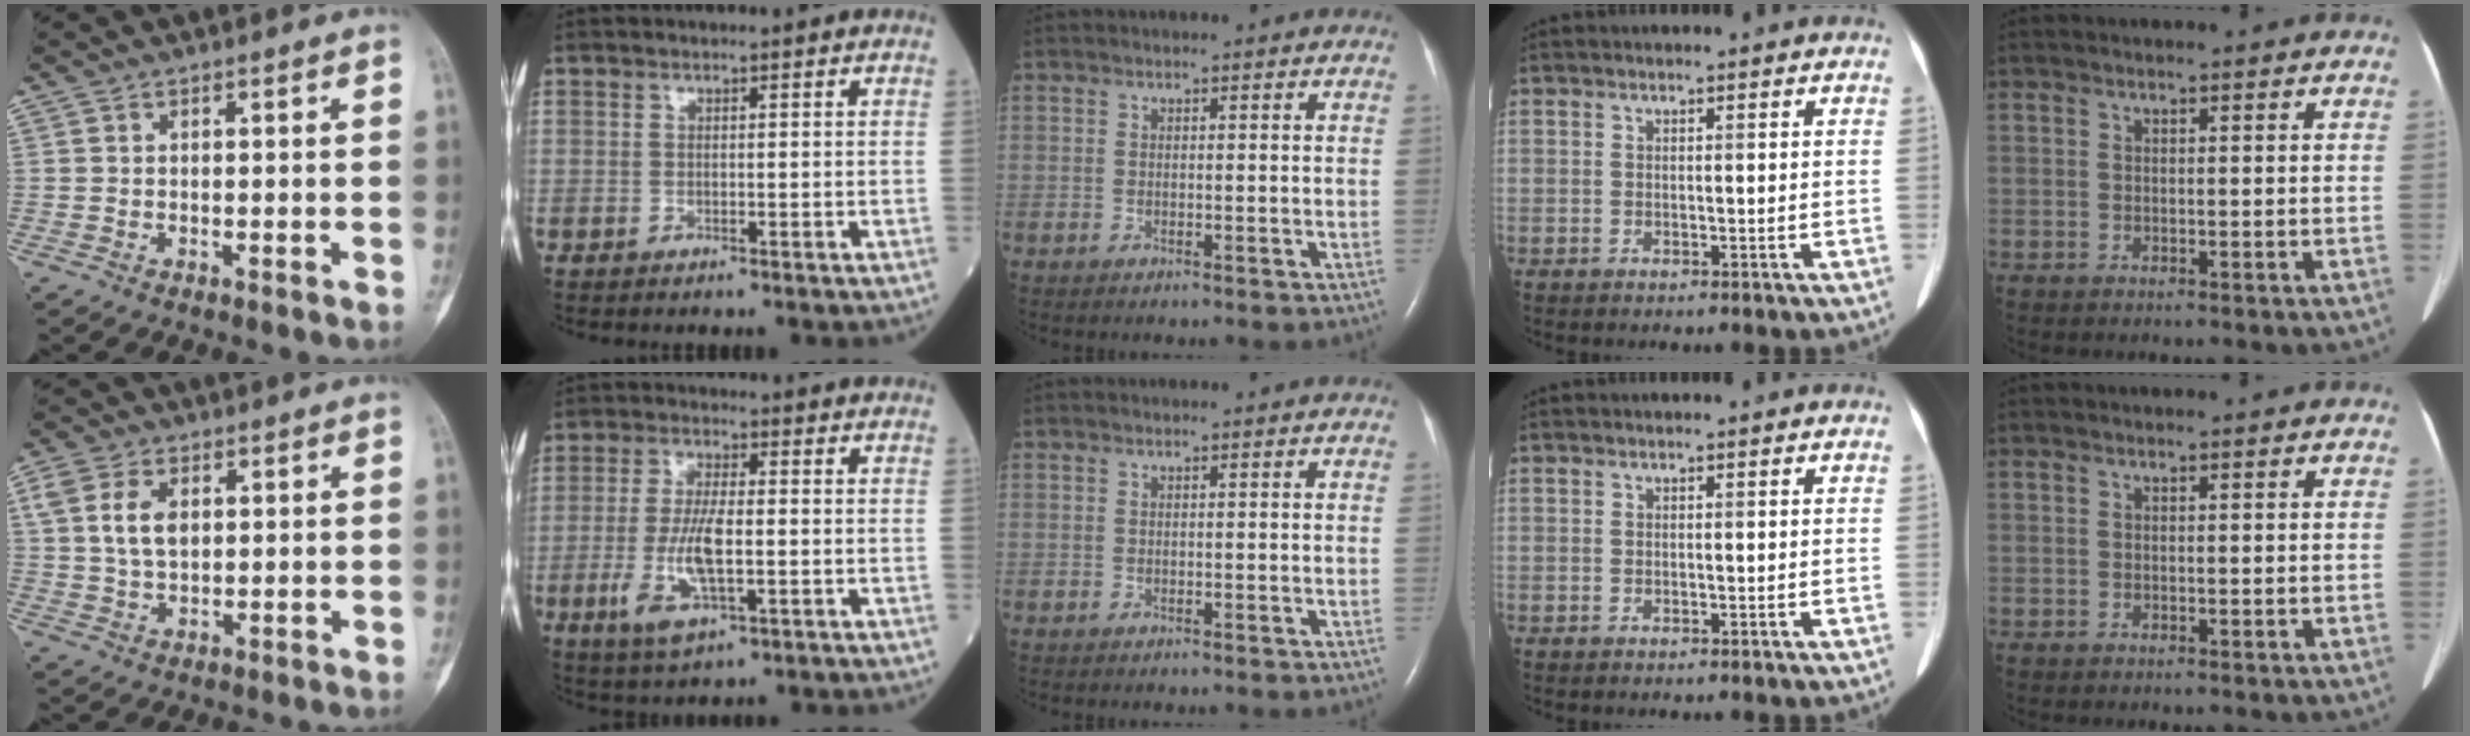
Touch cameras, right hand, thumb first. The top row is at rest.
{"thumb": {"total": 6.9, "force": [1.6, 4.3, 5.1], "torque": [-0.097, -0.001, 0.032]}, "index": {"total": 8.7, "force": [-2.1, 2.4, 8.1], "torque": [-0.172, -0.007, -0.034]}}